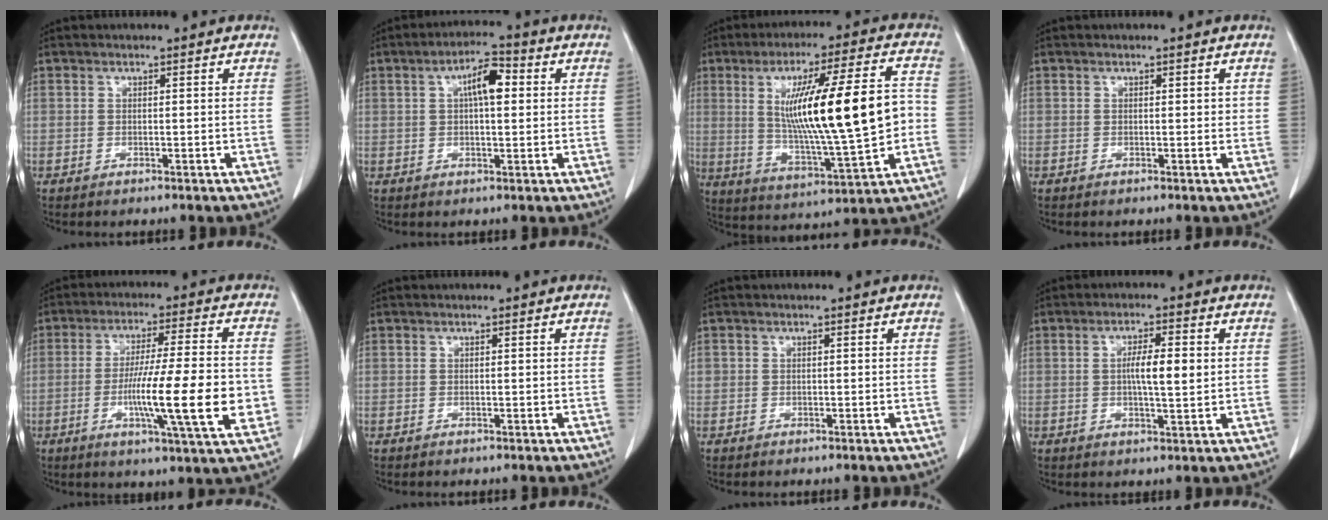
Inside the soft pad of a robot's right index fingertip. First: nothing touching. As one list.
[{"total": 6.0, "force": [1.4, 1.9, 5.5], "torque": [-0.095, 0.016, 0.022]}, {"total": 19.6, "force": [0.8, 1.6, 19.5], "torque": [-0.327, 0.005, 0.015]}, {"total": 1.1, "force": [0.2, 0.6, 0.9], "torque": [-0.006, 0.001, -0.001]}, {"total": 14.7, "force": [-3.0, 0.5, 14.4], "torque": [-0.237, -0.014, -0.054]}, {"total": 0.0}, {"total": 0.7, "force": [-0.1, 0.7, 0.1], "torque": [0.010, 0.005, -0.005]}, {"total": 5.4, "force": [0.5, 0.9, 5.3], "torque": [-0.090, 0.003, 0.007]}]